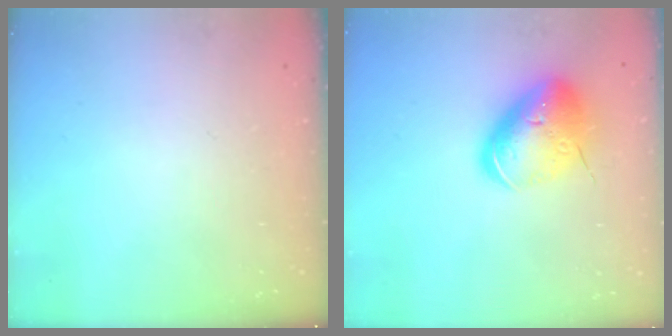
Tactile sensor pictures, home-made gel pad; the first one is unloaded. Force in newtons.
{"total": 16.1, "press": 15.8, "slide": 2.8}